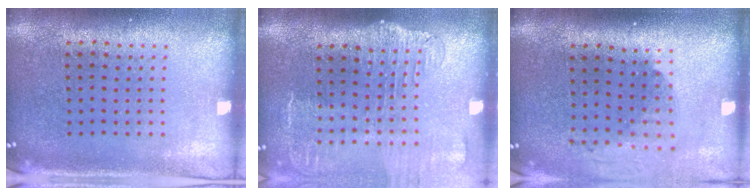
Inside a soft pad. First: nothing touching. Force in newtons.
{"total": 2.1, "press": 1.7, "slide": 1.2}
{"total": 2.0, "press": 1.5, "slide": 1.4}